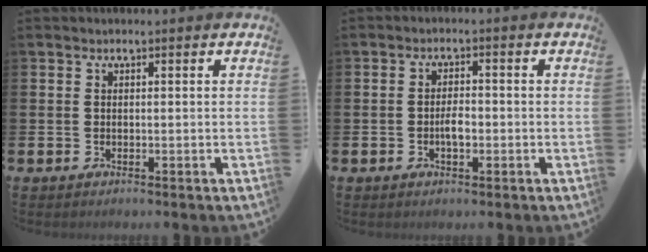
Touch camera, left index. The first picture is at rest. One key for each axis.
{"total": 2.5, "fx": -0.5, "fy": 1.1, "fz": 2.1, "tx": -0.025, "ty": -0.001, "tz": -0.014}